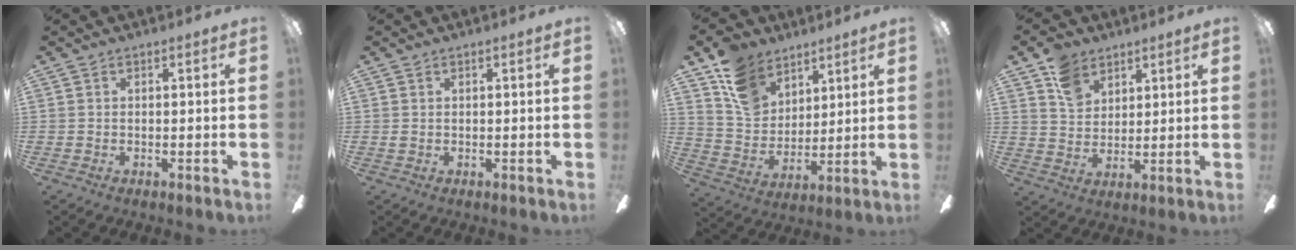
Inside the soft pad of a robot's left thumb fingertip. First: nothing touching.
{"total": 0.7, "force": [0.4, 0.5, 0.2], "torque": [-0.005, 0.004, 0.007]}
{"total": 14.1, "force": [9.2, 9.6, 4.7], "torque": [-0.095, -0.045, 0.183]}
{"total": 10.5, "force": [7.0, 7.0, 3.4], "torque": [-0.067, -0.027, 0.135]}